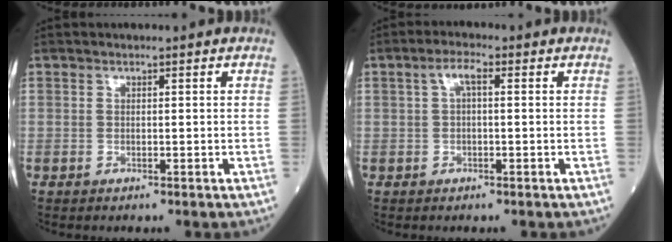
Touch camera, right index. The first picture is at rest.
{"total": 2.8, "force": [0.6, 0.7, 2.7], "torque": [-0.054, 0.013, 0.012]}